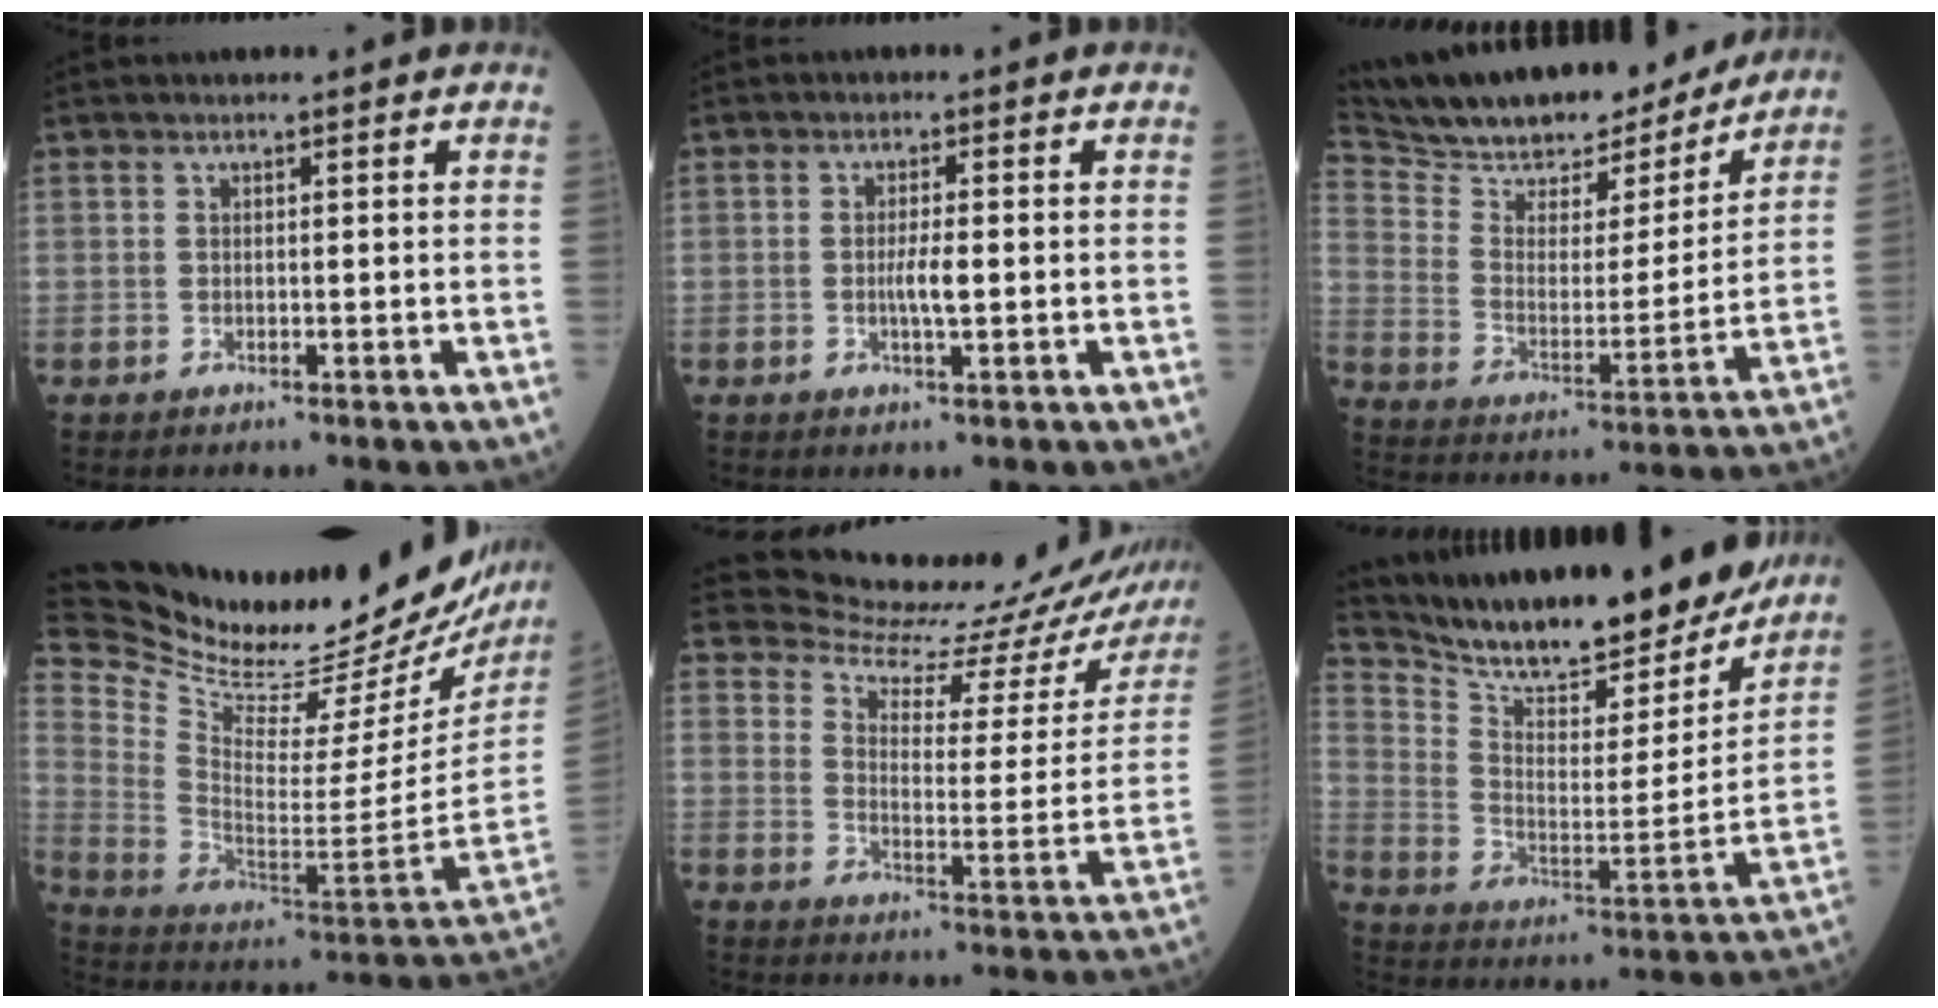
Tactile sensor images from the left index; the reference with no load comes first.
{"total": 2.7, "force": [-0.6, 0.2, 2.6], "torque": [-0.050, -0.005, -0.012]}
{"total": 21.8, "force": [19.2, 5.6, 8.6], "torque": [-0.157, 0.001, 0.295]}
{"total": 34.5, "force": [30.2, 5.4, 15.7], "torque": [-0.277, -0.102, 0.425]}
{"total": 22.1, "force": [21.8, 2.6, 2.4], "torque": [-0.027, -0.110, 0.257]}
{"total": 24.3, "force": [21.7, 4.4, 10.1], "torque": [-0.173, -0.037, 0.319]}